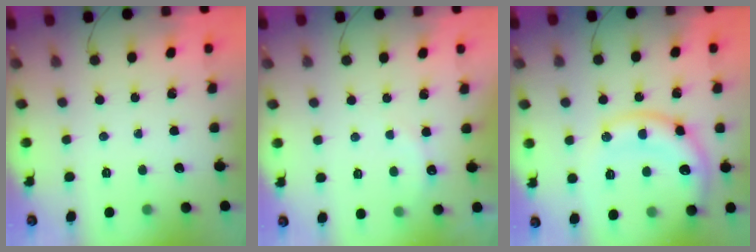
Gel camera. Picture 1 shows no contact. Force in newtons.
{"total": 5.1, "press": 4.9, "slide": 1.1}
{"total": 15.1, "press": 15.0, "slide": 2.0}